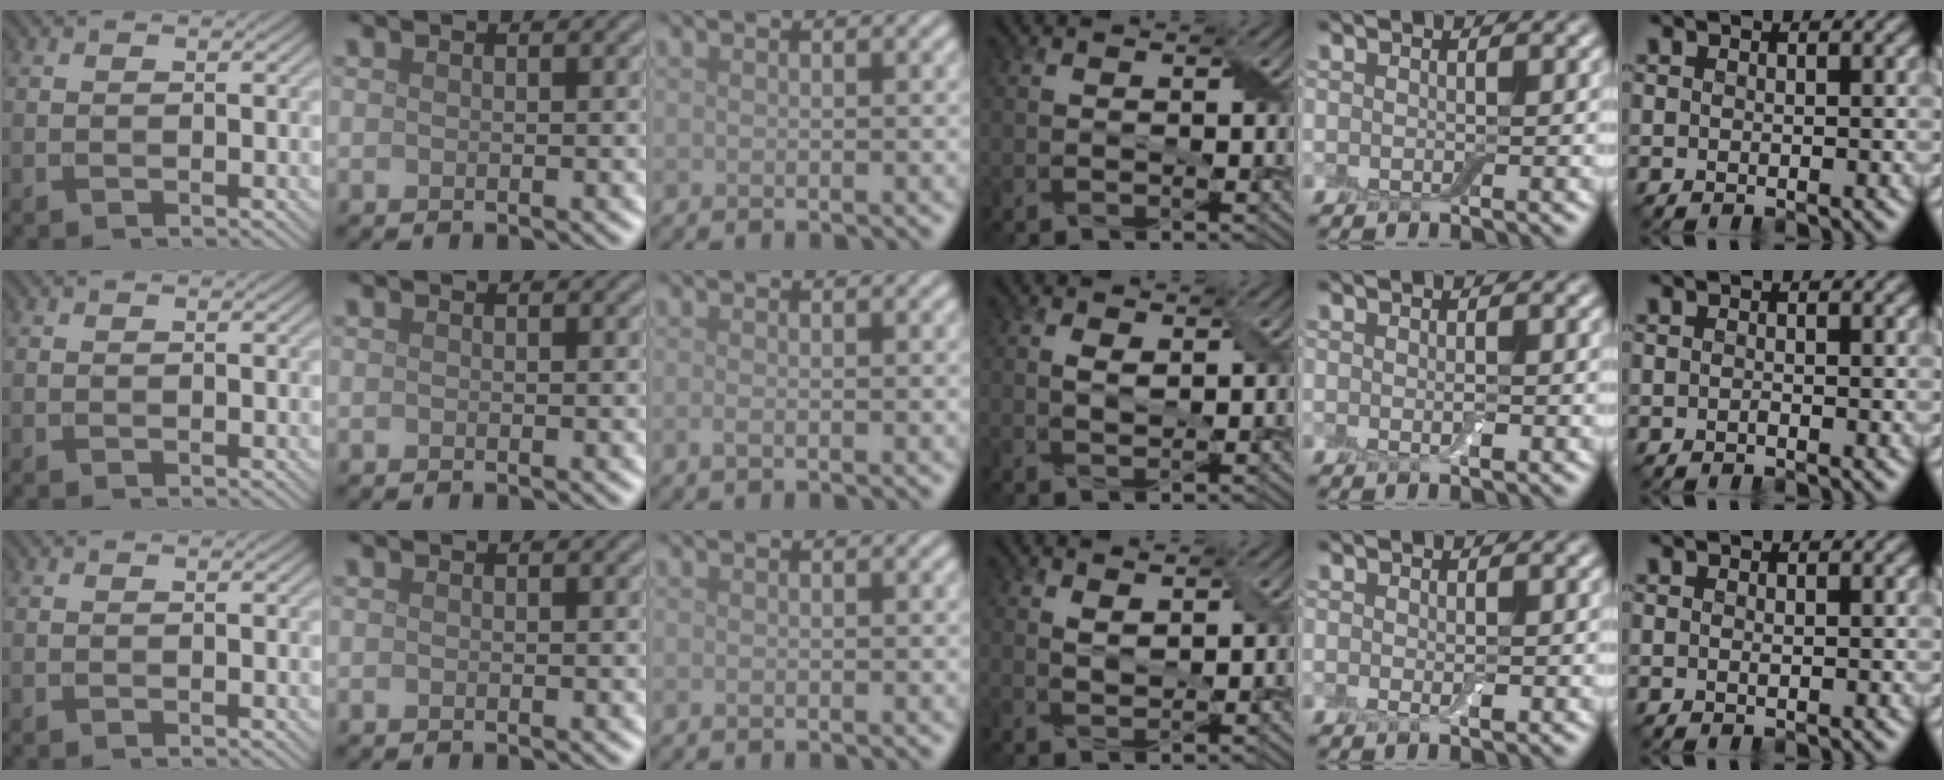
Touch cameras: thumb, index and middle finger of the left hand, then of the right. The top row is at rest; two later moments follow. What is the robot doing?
{"motion": "fold", "object": "aluminum foil"}